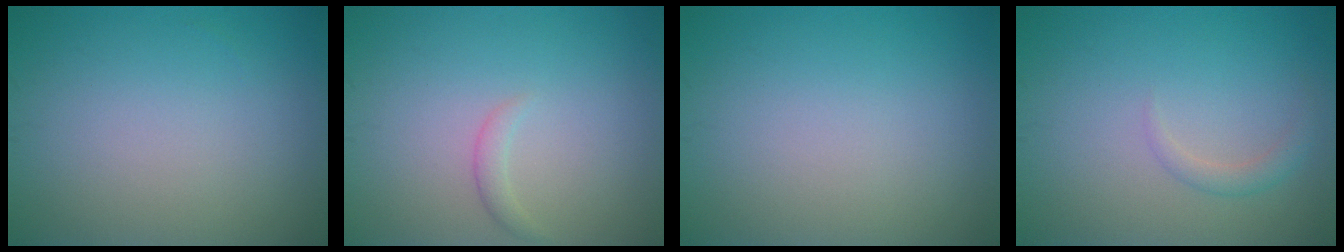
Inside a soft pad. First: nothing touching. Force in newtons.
{"total": 1.0, "press": 1.0, "slide": 0.1}
{"total": 0.0}
{"total": 1.3, "press": 1.3, "slide": 0.1}